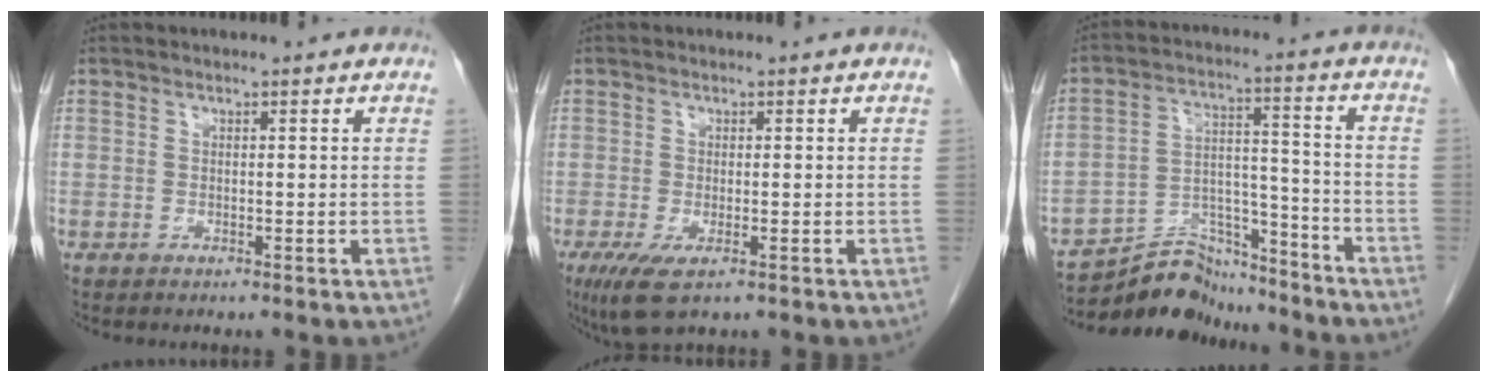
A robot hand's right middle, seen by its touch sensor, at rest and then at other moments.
{"total": 4.8, "force": [-2.5, 1.4, 3.8], "torque": [-0.072, -0.015, -0.037]}
{"total": 10.7, "force": [-10.4, 2.5, 0.2], "torque": [0.002, 0.035, -0.182]}